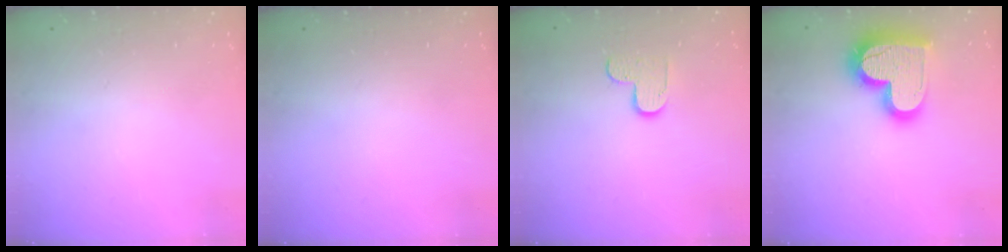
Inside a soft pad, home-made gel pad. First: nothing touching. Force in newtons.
{"total": 0.0}
{"total": 5.7, "press": 5.7, "slide": 0.4}
{"total": 20.0, "press": 19.9, "slide": 1.4}